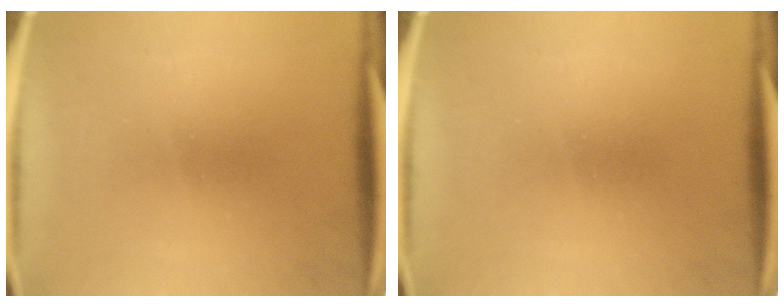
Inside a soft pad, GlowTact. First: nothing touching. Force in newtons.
{"total": 0.0}